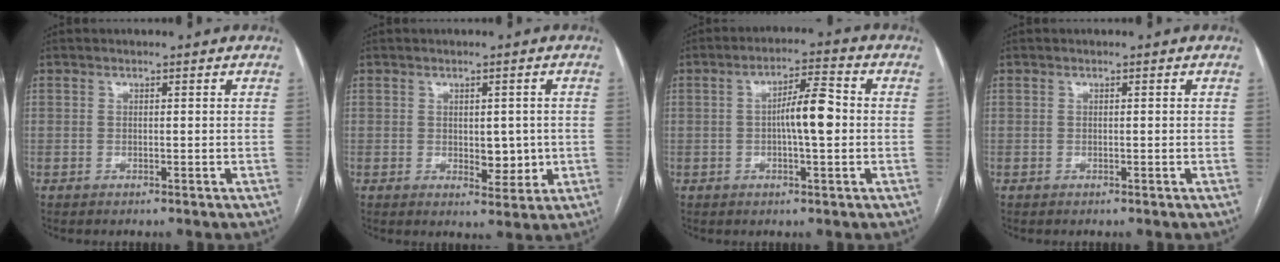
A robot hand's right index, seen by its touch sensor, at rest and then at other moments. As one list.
[{"total": 4.4, "force": [-0.2, 2.4, 3.6], "torque": [-0.043, -0.002, 0.006]}, {"total": 7.0, "force": [-0.2, 1.2, 6.9], "torque": [-0.120, 0.013, -0.006]}, {"total": 0.0}]